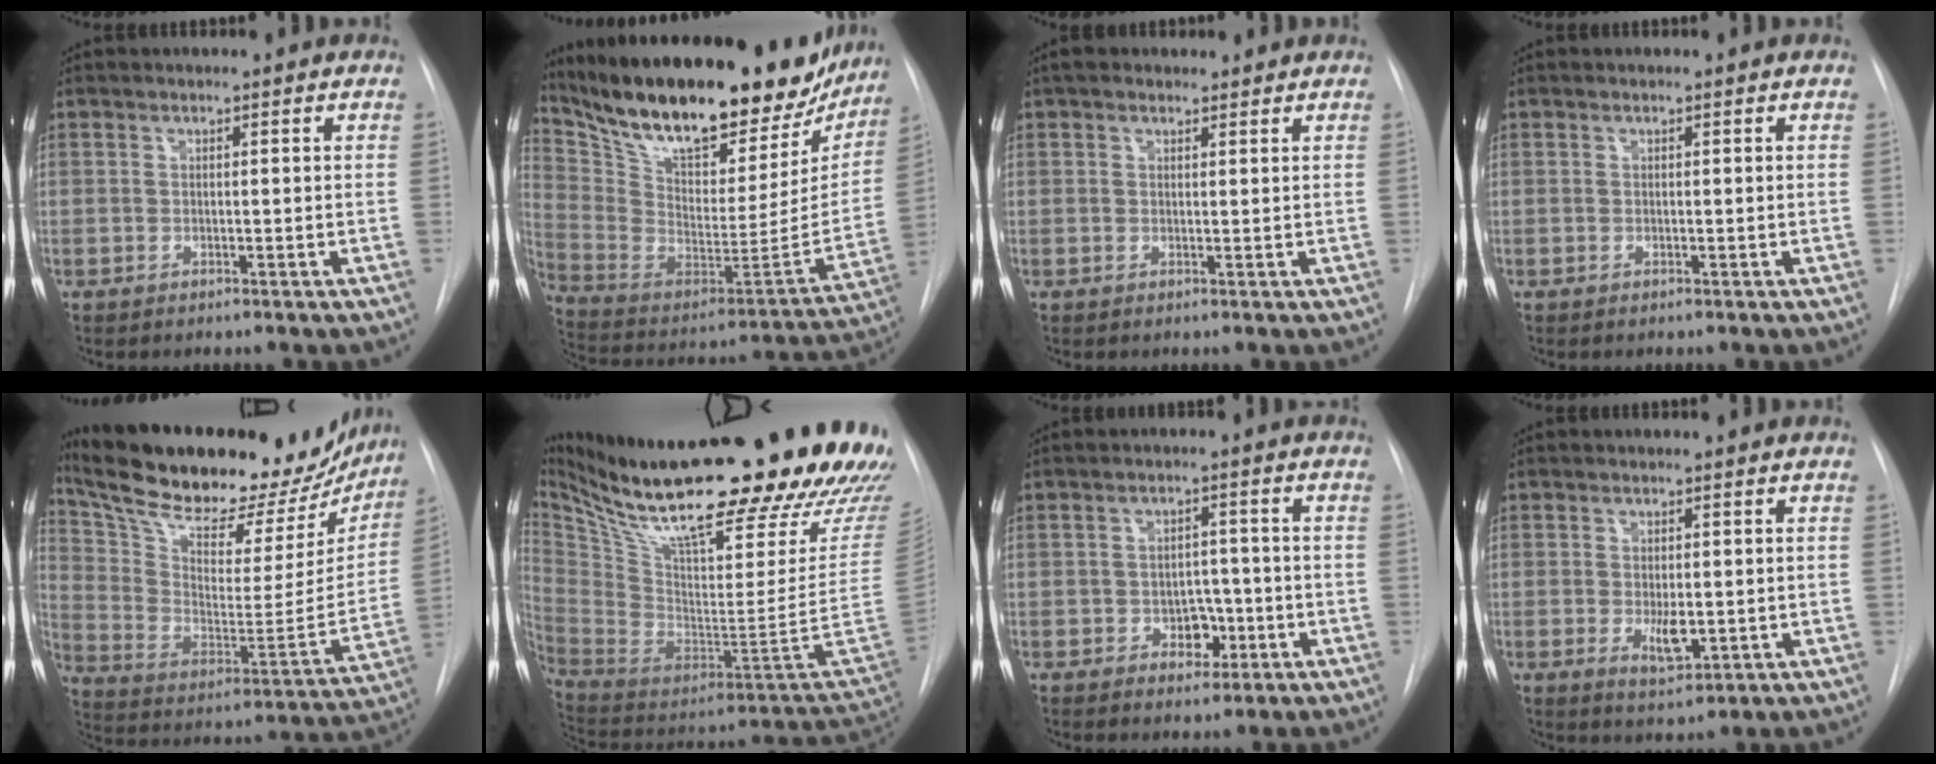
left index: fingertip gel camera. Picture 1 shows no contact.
{"total": 31.8, "force": [25.5, 10.0, 16.2], "torque": [-0.283, -0.025, 0.374]}
{"total": 3.4, "force": [2.8, 1.6, 1.2], "torque": [-0.017, 0.027, 0.043]}
{"total": 0.0}
{"total": 30.9, "force": [26.0, 9.5, 13.6], "torque": [-0.228, -0.021, 0.369]}
{"total": 39.5, "force": [28.9, 5.5, 26.4], "torque": [-0.359, -0.038, 0.423]}
{"total": 4.3, "force": [-1.6, 3.0, 2.6], "torque": [-0.027, 0.007, -0.018]}
{"total": 4.2, "force": [-0.6, 1.9, 3.7], "torque": [-0.063, -0.008, -0.001]}